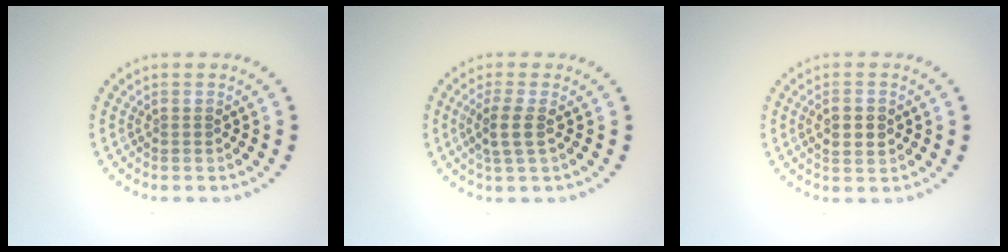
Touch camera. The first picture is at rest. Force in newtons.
{"total": 2.3, "press": 2.0, "slide": 1.1}
{"total": 2.3, "press": 2.3, "slide": 0.2}